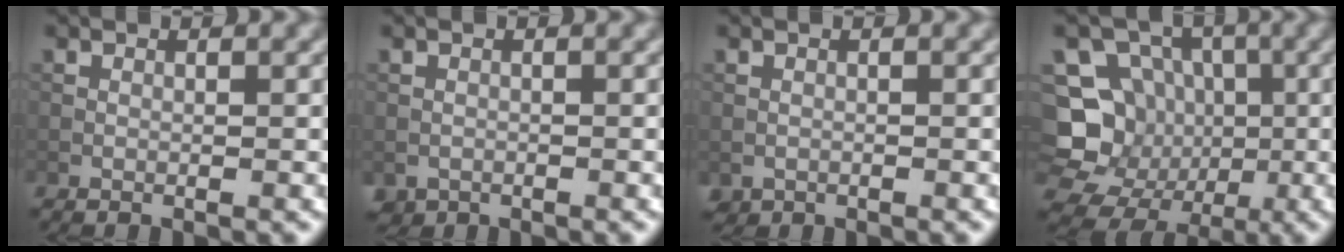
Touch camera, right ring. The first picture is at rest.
{"total": 1.0, "force": [-0.6, 0.7, 0.0], "torque": [0.004, -0.005, -0.013]}
{"total": 0.6, "force": [-0.4, 0.5, 0.0], "torque": [0.002, -0.006, -0.007]}
{"total": 9.9, "force": [-1.6, 9.2, 3.2], "torque": [-0.078, 0.014, -0.051]}